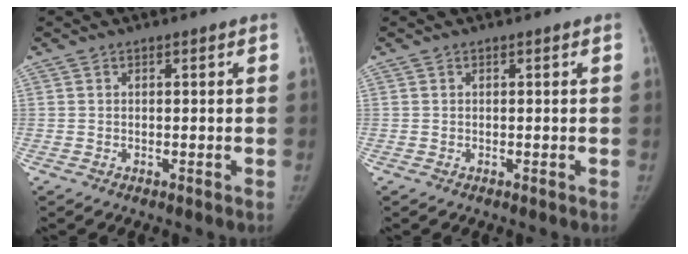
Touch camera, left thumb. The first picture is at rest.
{"total": 0.0}